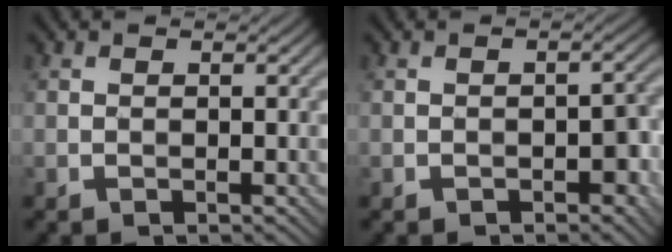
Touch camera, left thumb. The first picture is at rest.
{"total": 2.8, "force": [-1.2, 1.6, 2.1], "torque": [-0.026, -0.001, -0.015]}